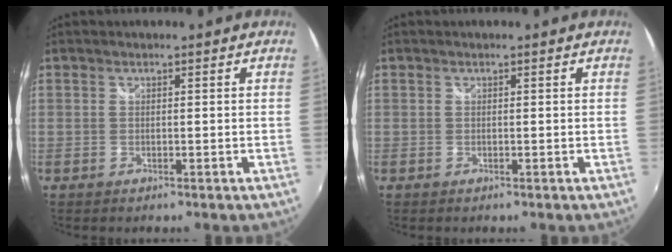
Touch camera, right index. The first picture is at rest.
{"total": 0.0}